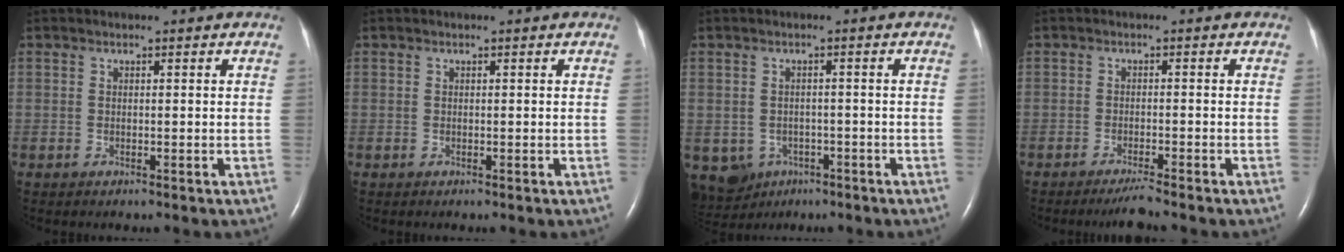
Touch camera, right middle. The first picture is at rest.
{"total": 0.0}
{"total": 8.7, "force": [-4.1, 7.2, 2.5], "torque": [-0.069, 0.004, -0.048]}
{"total": 2.6, "force": [-2.3, -0.6, 1.1], "torque": [-0.027, -0.008, -0.042]}